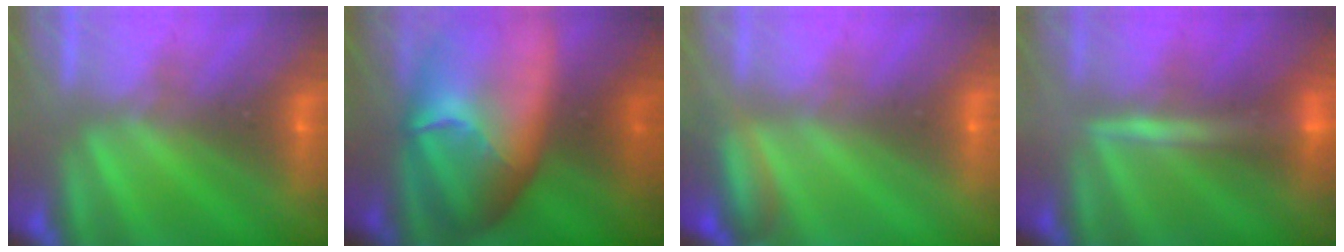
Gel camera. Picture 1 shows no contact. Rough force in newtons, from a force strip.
{"total": 9.3}
{"total": 2.8}
{"total": 2.4}